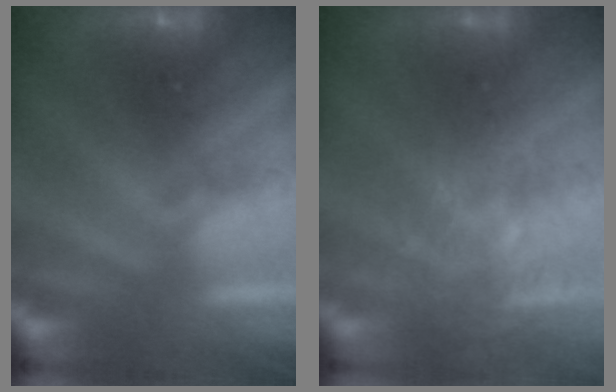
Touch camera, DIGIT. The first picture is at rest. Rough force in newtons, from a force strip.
{"total": 3.7}